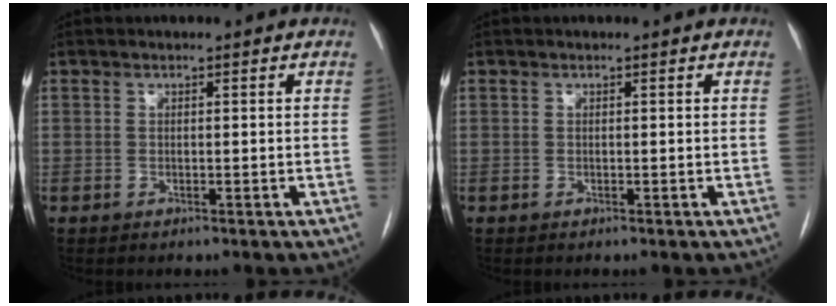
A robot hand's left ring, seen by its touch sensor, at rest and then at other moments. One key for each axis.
{"total": 0.0}